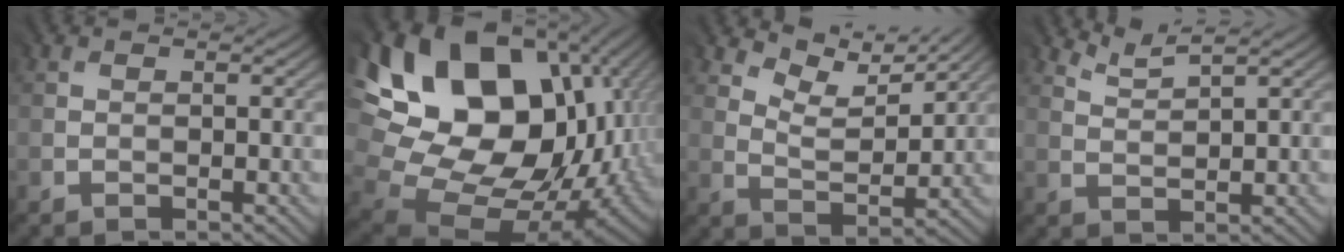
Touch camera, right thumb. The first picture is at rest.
{"total": 22.1, "force": [5.9, 16.2, 13.9], "torque": [-0.304, -0.010, 0.153]}
{"total": 6.5, "force": [5.8, 1.5, 2.4], "torque": [-0.057, -0.001, 0.108]}
{"total": 2.3, "force": [2.3, -0.4, 0.2], "torque": [-0.008, 0.000, 0.056]}